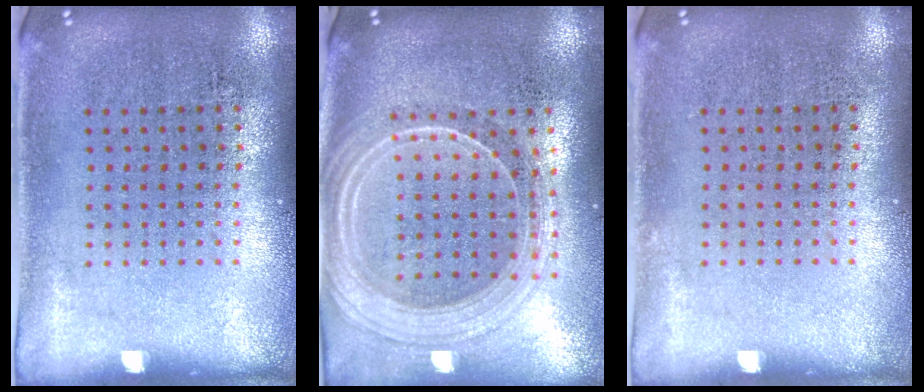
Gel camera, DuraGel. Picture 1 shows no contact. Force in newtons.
{"total": 2.2, "press": 1.9, "slide": 1.0}
{"total": 0.0}